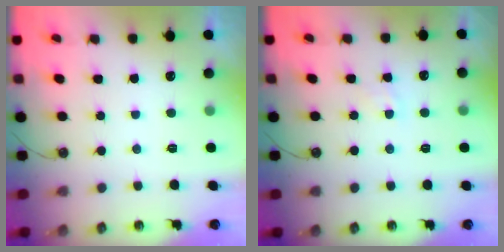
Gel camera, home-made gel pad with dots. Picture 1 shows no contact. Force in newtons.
{"total": 4.6, "press": 4.6, "slide": 0.6}